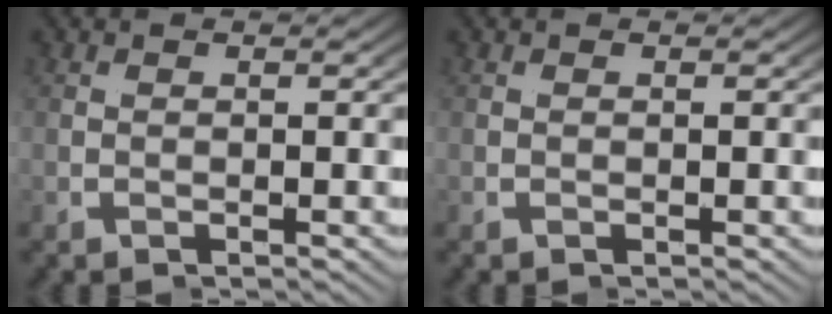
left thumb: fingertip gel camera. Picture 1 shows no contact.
{"total": 0.0}